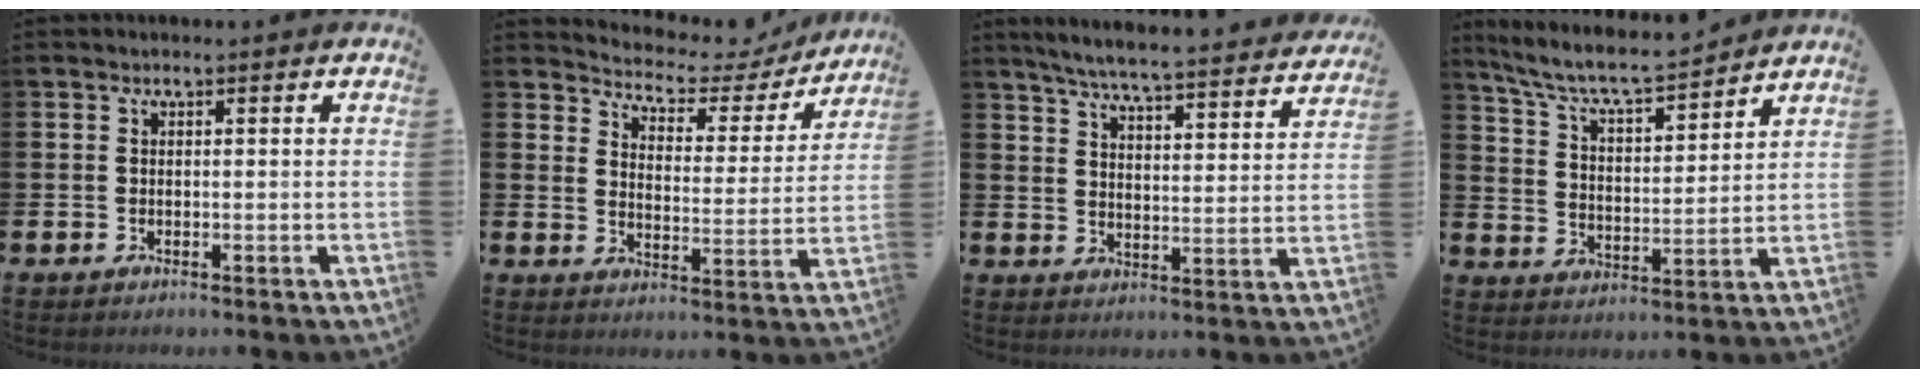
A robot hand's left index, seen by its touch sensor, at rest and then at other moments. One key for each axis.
{"total": 4.1, "fx": 3.7, "fy": 1.5, "fz": 0.4, "tx": -0.039, "ty": -0.034, "tz": 0.056}
{"total": 6.0, "fx": 5.7, "fy": 0.0, "fz": 1.9, "tx": -0.050, "ty": -0.047, "tz": 0.094}
{"total": 7.5, "fx": 7.1, "fy": 0.9, "fz": 2.5, "tx": -0.083, "ty": -0.049, "tz": 0.121}